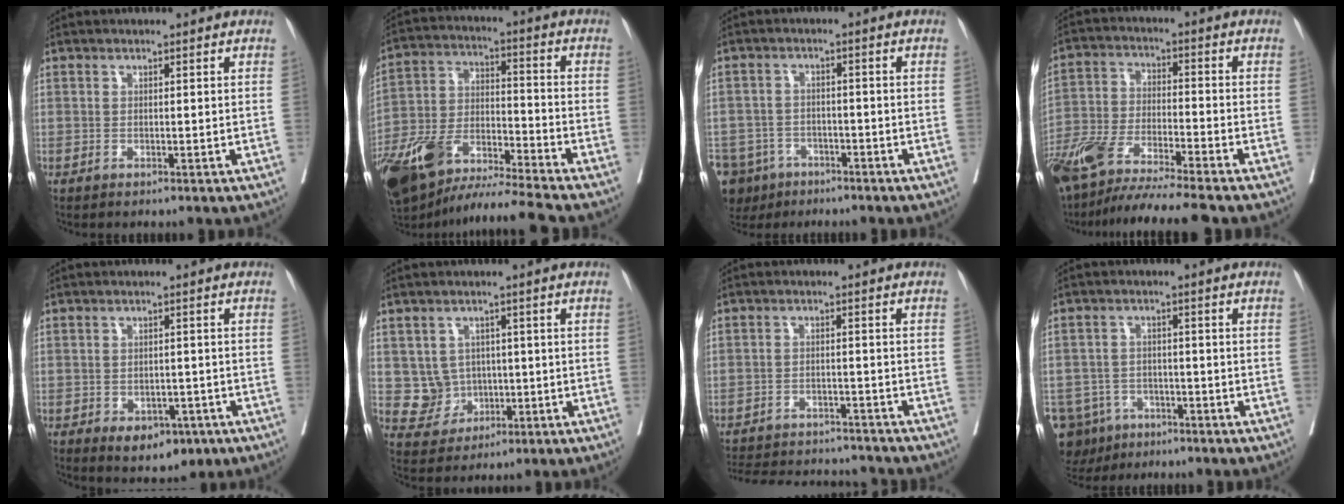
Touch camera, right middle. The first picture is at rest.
{"total": 15.8, "force": [-12.8, 1.3, 9.2], "torque": [-0.186, -0.002, -0.236]}
{"total": 12.1, "force": [-7.7, 8.7, 3.3], "torque": [-0.101, -0.004, -0.114]}
{"total": 14.7, "force": [-12.4, -0.1, 7.9], "torque": [-0.154, -0.038, -0.220]}
{"total": 6.2, "force": [-3.3, 3.8, 3.6], "torque": [-0.037, 0.002, -0.039]}
{"total": 5.0, "force": [0.1, 4.9, 1.0], "torque": [-0.012, 0.010, 0.011]}
{"total": 17.2, "force": [-16.1, 3.8, 5.0], "torque": [-0.120, -0.005, -0.219]}
{"total": 9.9, "force": [-6.3, 7.2, 2.3], "torque": [-0.059, -0.001, -0.095]}